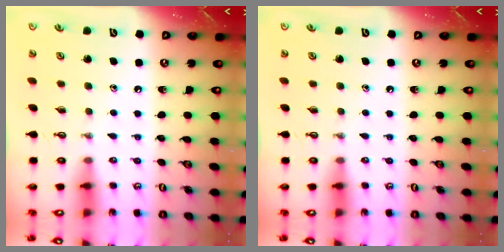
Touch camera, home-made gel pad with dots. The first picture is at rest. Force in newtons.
{"total": 0.0}